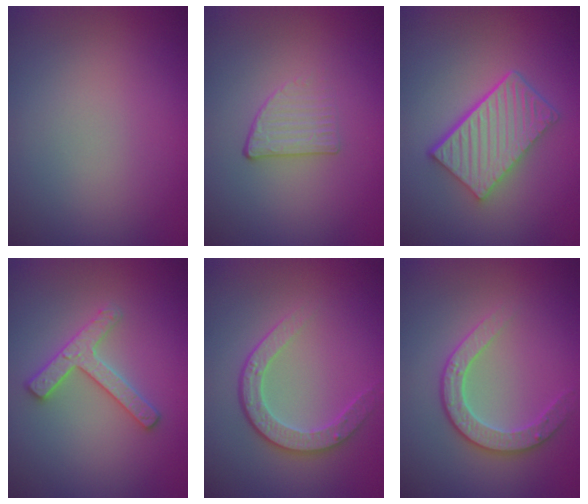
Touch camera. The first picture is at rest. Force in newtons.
{"total": 1.6, "press": 1.1, "slide": 1.1}
{"total": 5.8, "press": 4.3, "slide": 3.9}
{"total": 2.9, "press": 2.8, "slide": 0.6}
{"total": 3.5, "press": 2.9, "slide": 1.9}
{"total": 2.9, "press": 2.8, "slide": 0.8}